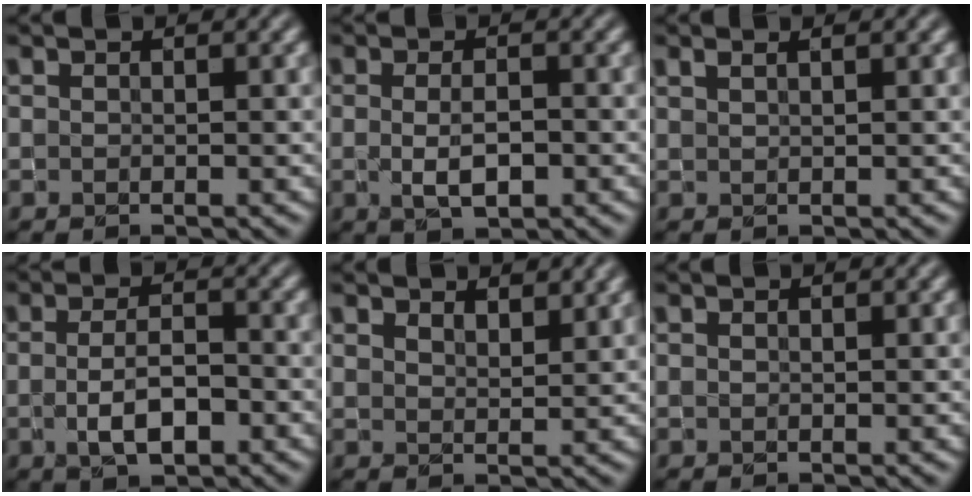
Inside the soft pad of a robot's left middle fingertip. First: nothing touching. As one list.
[{"total": 2.9, "force": [-0.4, 1.1, 2.7], "torque": [-0.051, -0.005, -0.004]}, {"total": 1.1, "force": [0.8, 0.3, 0.7], "torque": [-0.011, 0.001, 0.011]}, {"total": 3.9, "force": [-1.0, 1.5, 3.4], "torque": [-0.064, -0.002, -0.018]}, {"total": 2.6, "force": [2.2, 0.8, 1.1], "torque": [-0.020, 0.000, 0.042]}, {"total": 0.0}]